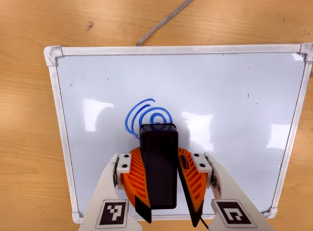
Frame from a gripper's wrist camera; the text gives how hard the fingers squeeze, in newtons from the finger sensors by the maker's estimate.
{"total": 14.5, "left": 15.3, "right": 13.7}